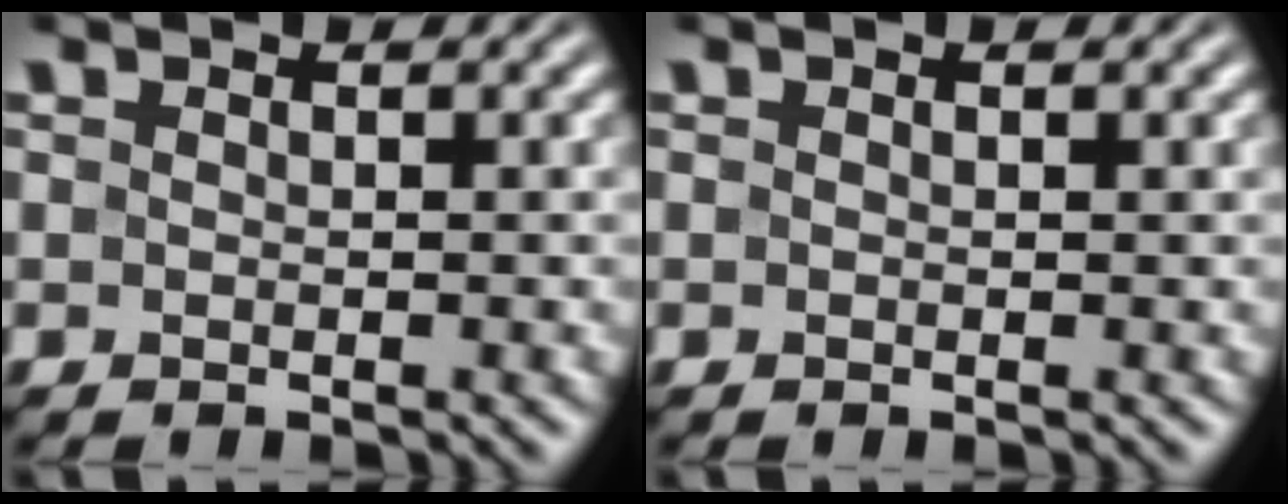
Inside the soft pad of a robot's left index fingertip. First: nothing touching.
{"total": 0.0}